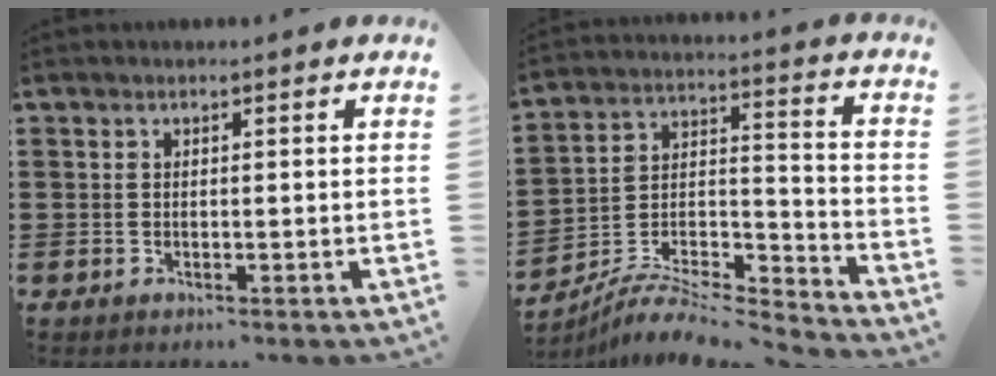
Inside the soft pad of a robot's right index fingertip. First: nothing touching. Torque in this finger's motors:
{"motor_torque": [-0.01, 0.00, 0.11, 0.03]}